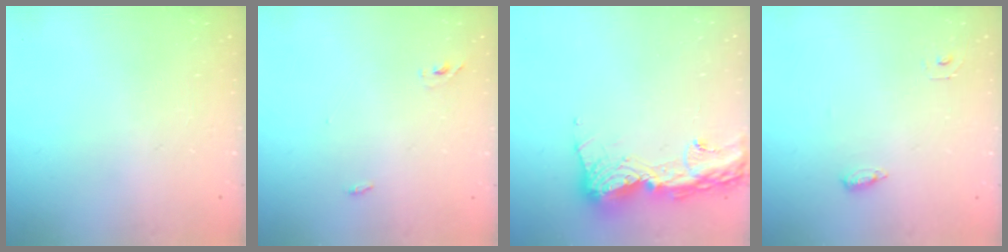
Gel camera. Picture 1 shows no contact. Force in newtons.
{"total": 2.9, "press": 2.7, "slide": 1.0}
{"total": 15.5, "press": 15.4, "slide": 1.5}
{"total": 5.4, "press": 5.3, "slide": 1.2}